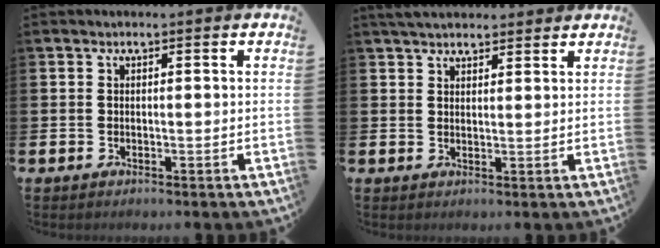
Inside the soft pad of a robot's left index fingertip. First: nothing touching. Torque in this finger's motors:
{"motor_torque": [1.10, -1.04, 0.23, 0.14]}